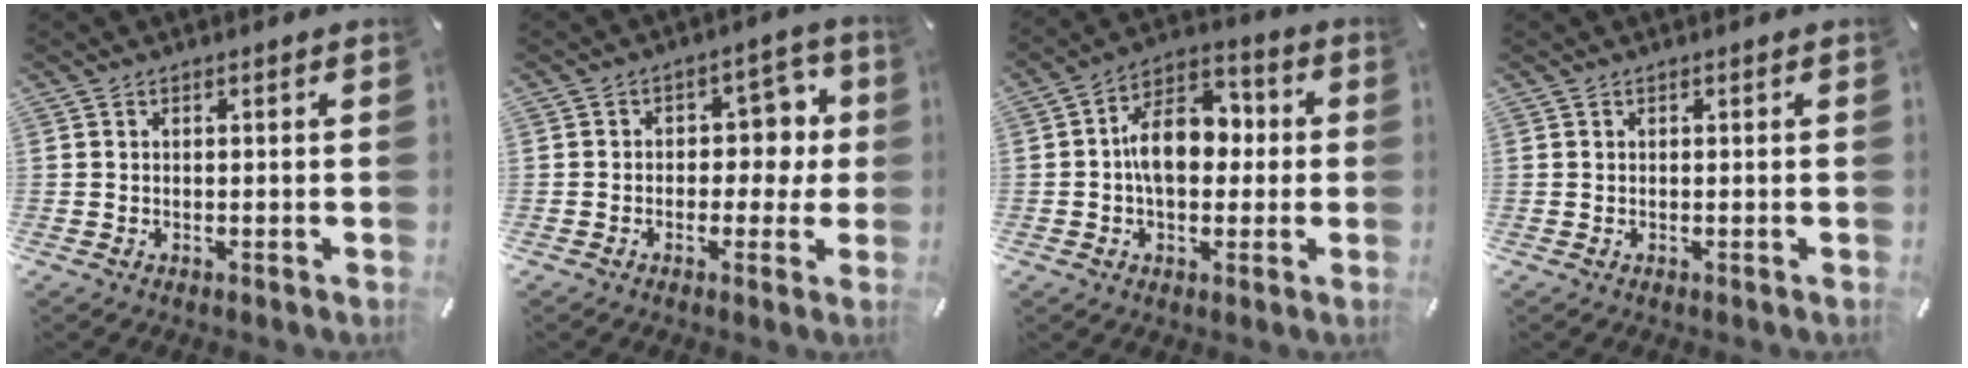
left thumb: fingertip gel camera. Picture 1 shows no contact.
{"total": 8.3, "force": [0.6, 6.3, 5.3], "torque": [-0.061, 0.002, 0.004]}
{"total": 12.4, "force": [-0.1, 8.2, 9.4], "torque": [-0.162, 0.010, -0.001]}
{"total": 0.0}